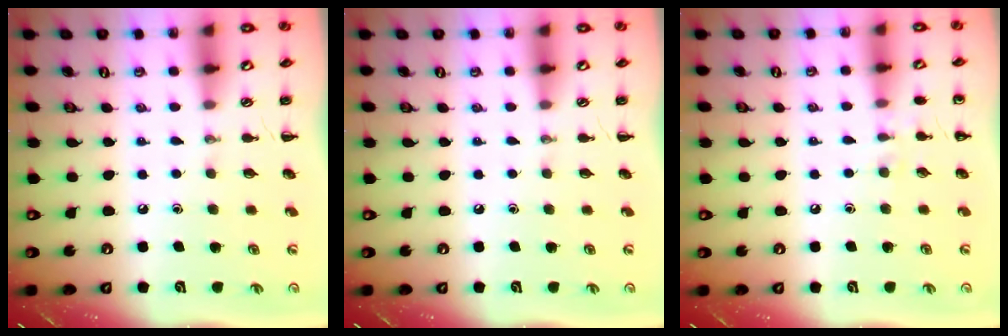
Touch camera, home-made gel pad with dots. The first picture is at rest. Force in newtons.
{"total": 0.0}
{"total": 6.3, "press": 6.0, "slide": 1.9}